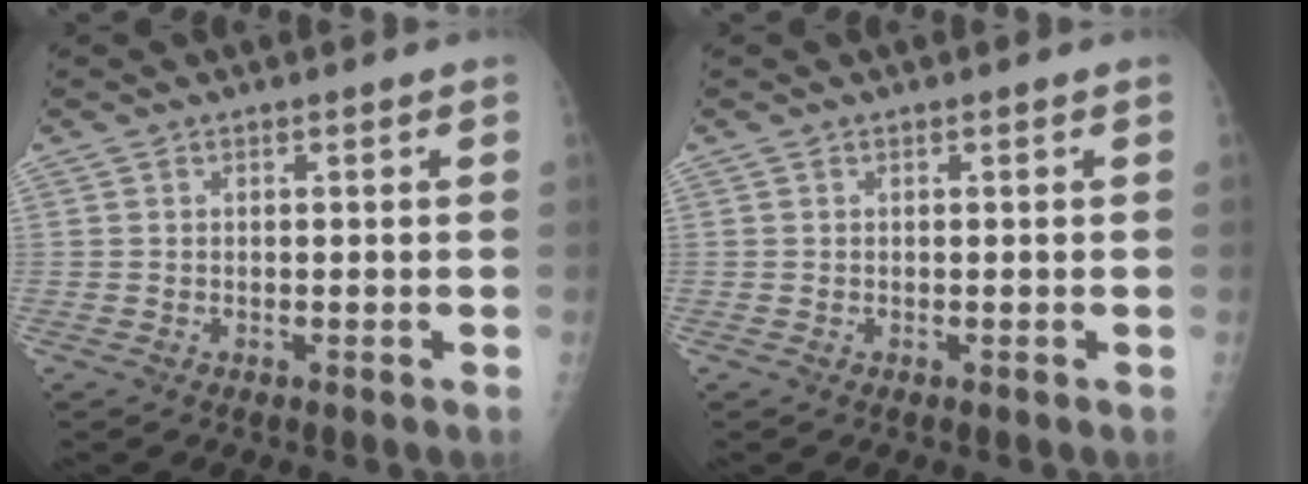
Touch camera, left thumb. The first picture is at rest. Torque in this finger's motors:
{"motor_torque": [-0.16, -0.03, -0.15, -0.03, 0.00]}